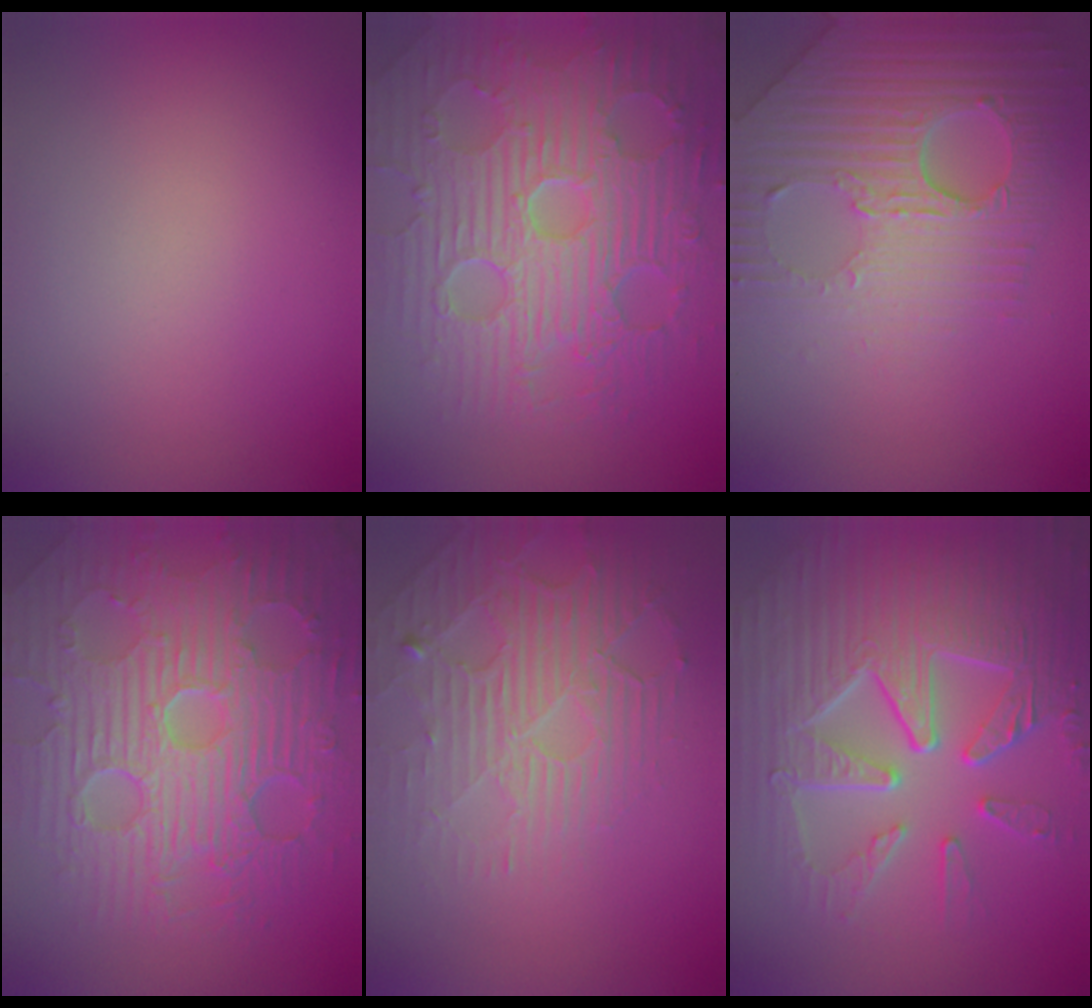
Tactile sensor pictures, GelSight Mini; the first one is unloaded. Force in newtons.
{"total": 10.7, "press": 7.2, "slide": 7.9}
{"total": 6.7, "press": 5.5, "slide": 4.0}
{"total": 11.3, "press": 7.4, "slide": 8.6}
{"total": 3.5, "press": 3.1, "slide": 1.6}
{"total": 9.7, "press": 6.5, "slide": 7.2}